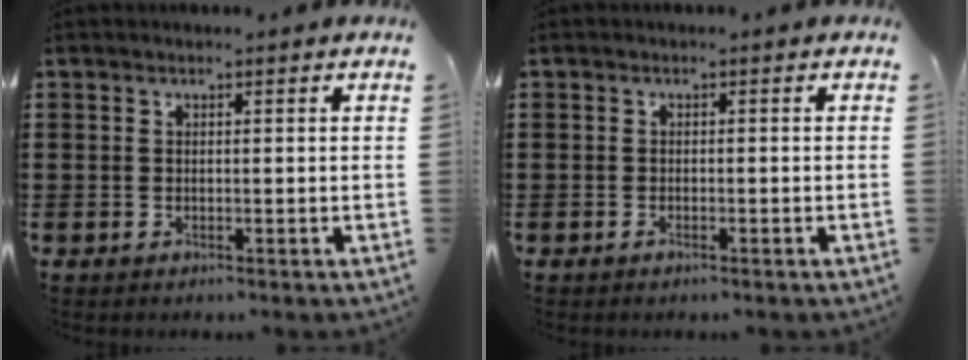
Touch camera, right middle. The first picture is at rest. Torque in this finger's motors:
{"motor_torque": [-0.54, 0.19, -0.03, -0.01]}